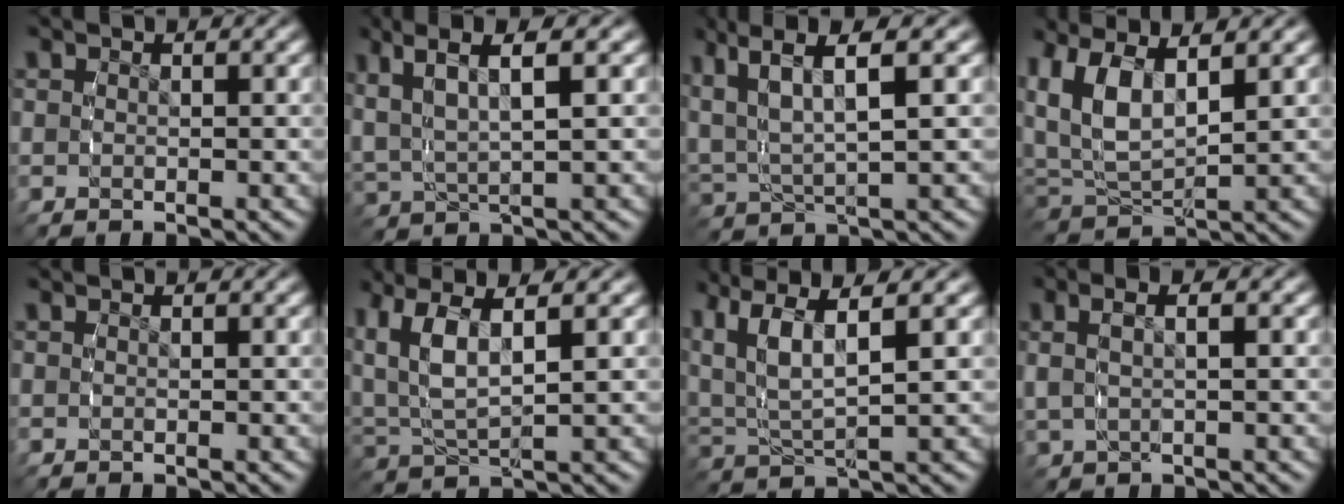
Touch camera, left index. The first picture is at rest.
{"total": 6.2, "force": [2.9, 3.0, 4.6], "torque": [-0.100, 0.011, 0.051]}
{"total": 7.5, "force": [3.2, 4.0, 5.5], "torque": [-0.123, 0.001, 0.056]}
{"total": 7.9, "force": [2.7, 5.4, 5.1], "torque": [-0.148, -0.015, 0.056]}
{"total": 0.0}
{"total": 6.7, "force": [2.1, 4.1, 4.9], "torque": [-0.137, -0.018, 0.047]}
{"total": 7.5, "force": [3.0, 4.5, 5.2], "torque": [-0.133, -0.012, 0.058]}
{"total": 3.2, "force": [1.1, 1.6, 2.5], "torque": [-0.049, 0.008, 0.023]}